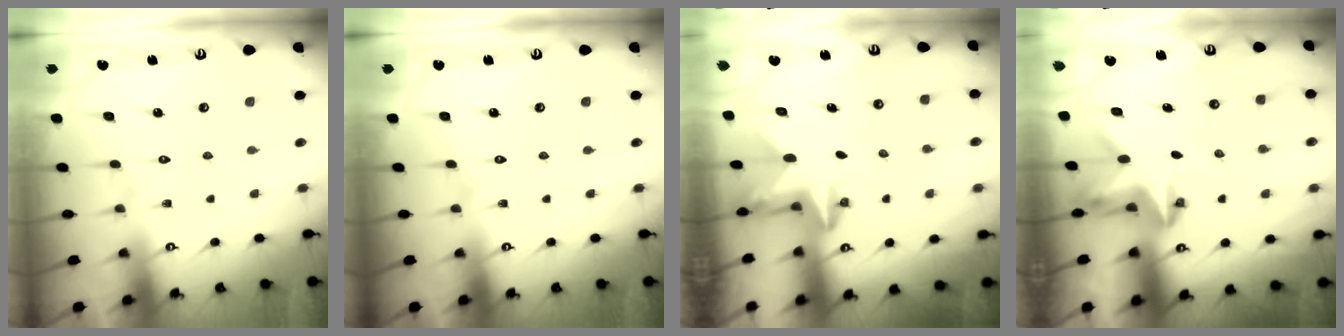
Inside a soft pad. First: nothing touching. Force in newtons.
{"total": 0.0}
{"total": 2.5, "press": 2.5, "slide": 0.4}
{"total": 3.2, "press": 3.2, "slide": 0.0}